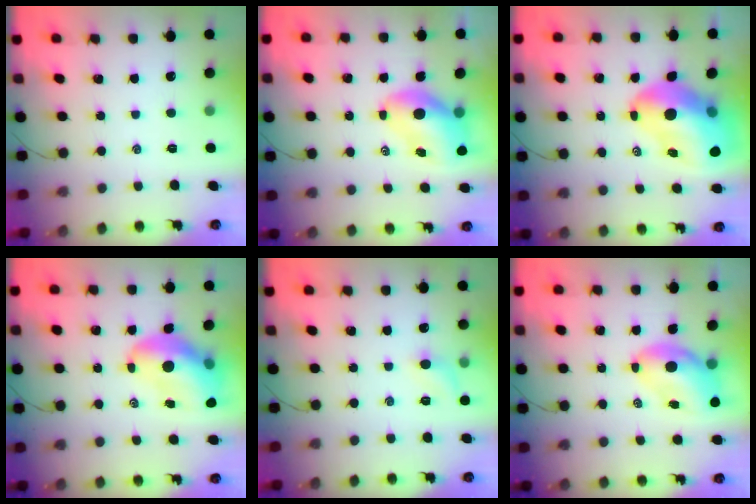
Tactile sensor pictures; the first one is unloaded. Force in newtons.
{"total": 8.7, "press": 8.3, "slide": 2.5}
{"total": 15.9, "press": 15.3, "slide": 4.4}
{"total": 13.9, "press": 13.3, "slide": 4.1}
{"total": 6.6, "press": 6.3, "slide": 1.9}
{"total": 7.2, "press": 6.9, "slide": 2.1}